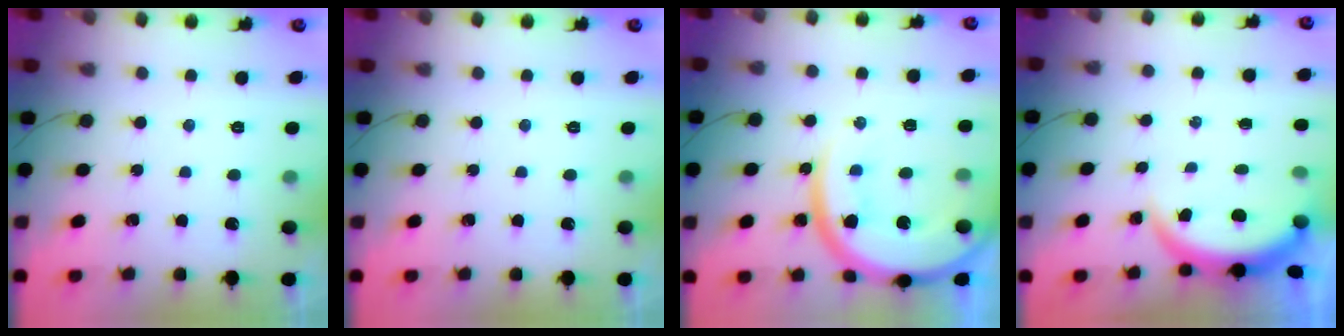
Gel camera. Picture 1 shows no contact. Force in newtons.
{"total": 0.0}
{"total": 19.7, "press": 19.5, "slide": 2.3}
{"total": 4.0, "press": 4.0, "slide": 0.2}